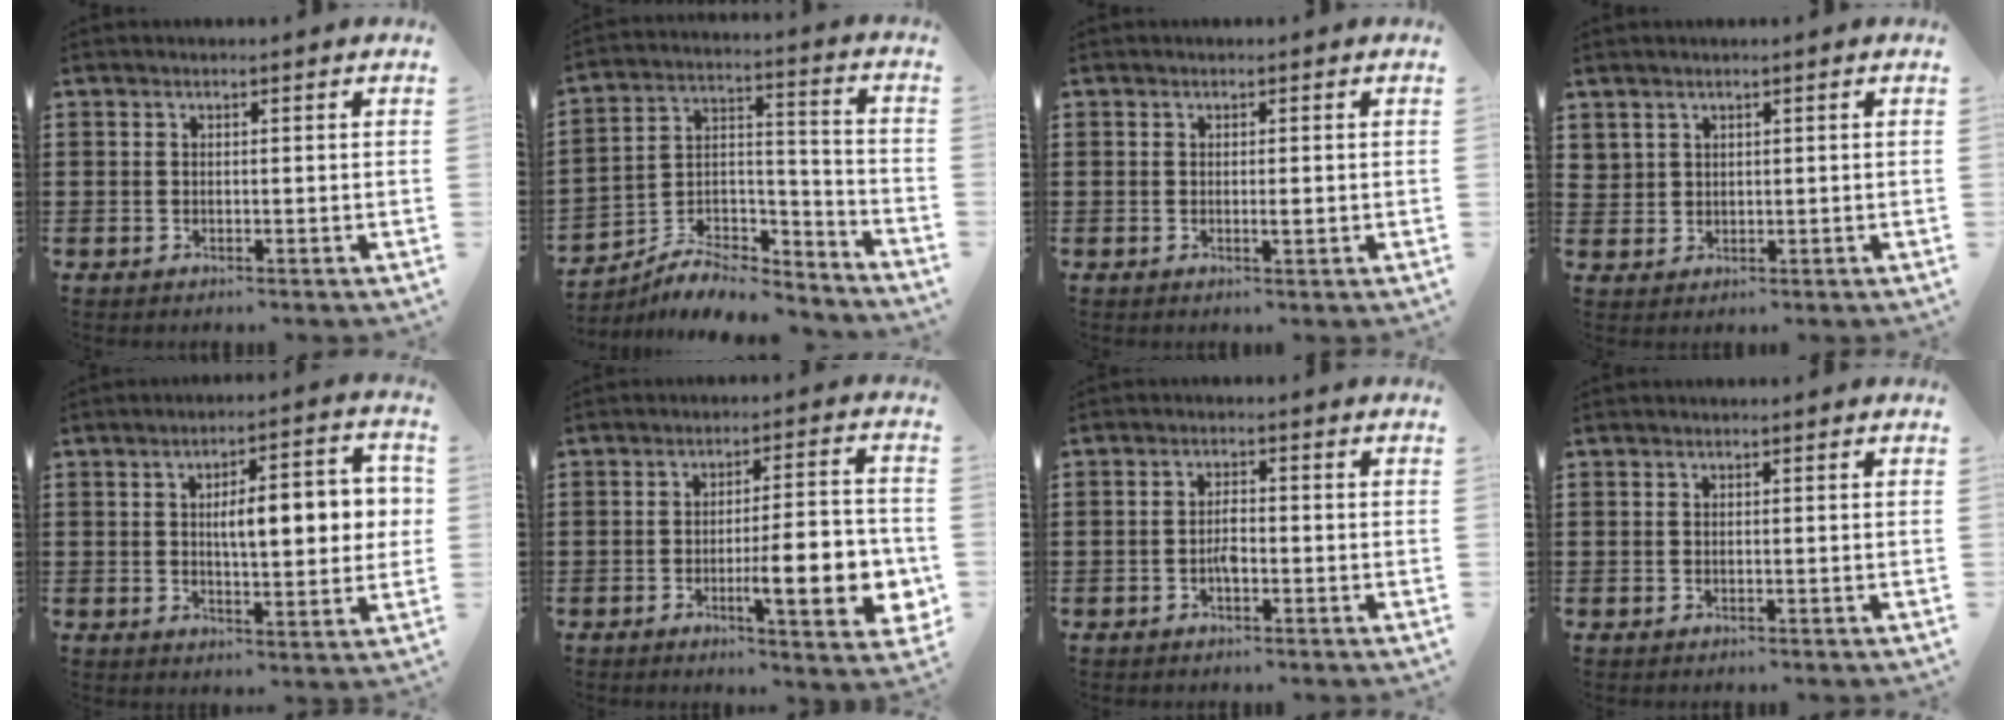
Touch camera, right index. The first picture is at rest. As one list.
[{"total": 8.1, "force": [-7.0, 3.1, 2.7], "torque": [-0.049, 0.021, -0.134]}, {"total": 1.2, "force": [-0.1, 0.3, 1.1], "torque": [-0.020, -0.002, -0.002]}, {"total": 1.9, "force": [1.5, 1.1, 0.1], "torque": [-0.008, 0.005, 0.030]}, {"total": 8.3, "force": [1.1, 2.8, 7.7], "torque": [-0.122, -0.001, 0.011]}, {"total": 11.5, "force": [-3.3, 2.7, 10.7], "torque": [-0.160, -0.007, -0.054]}, {"total": 2.5, "force": [-0.9, 0.9, 2.2], "torque": [-0.050, 0.000, -0.018]}, {"total": 0.0}]